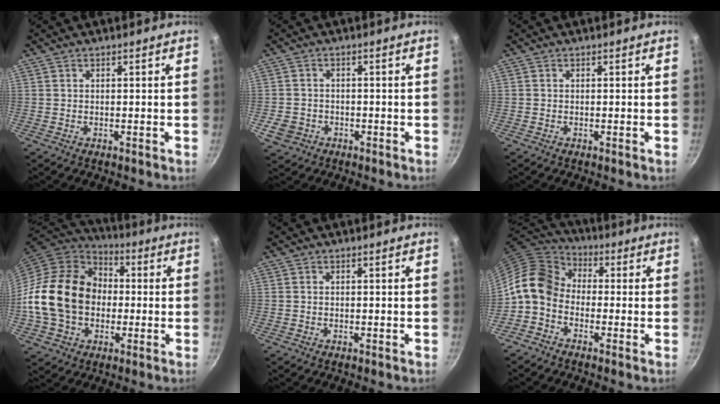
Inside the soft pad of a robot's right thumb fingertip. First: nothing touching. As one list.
[{"total": 4.5, "force": [-1.6, 3.8, 1.7], "torque": [-0.031, 0.016, -0.022]}, {"total": 0.0}, {"total": 21.0, "force": [-1.0, 16.4, 13.1], "torque": [-0.216, 0.039, -0.019]}, {"total": 0.0}, {"total": 10.3, "force": [-1.8, 7.9, 6.3], "torque": [-0.101, 0.042, -0.060]}]